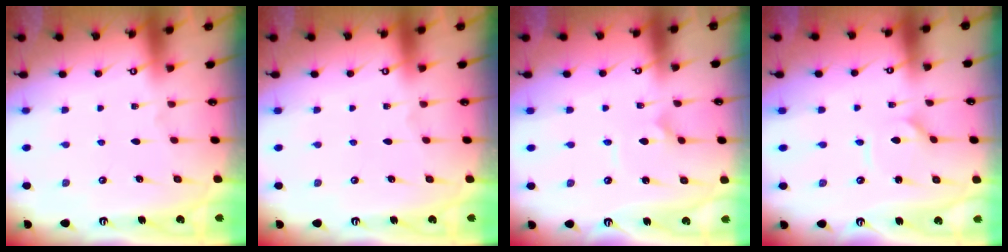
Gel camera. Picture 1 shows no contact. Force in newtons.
{"total": 0.0}
{"total": 2.3, "press": 2.3, "slide": 0.1}
{"total": 1.7, "press": 1.6, "slide": 0.2}